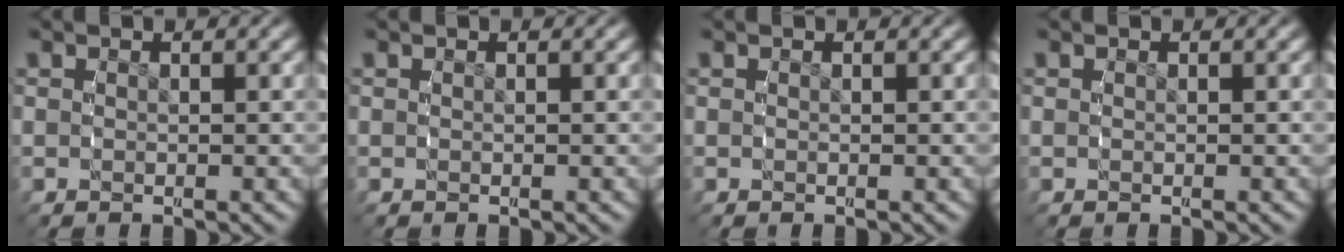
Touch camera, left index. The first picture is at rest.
{"total": 0.0}
{"total": 0.0}
{"total": 0.0}